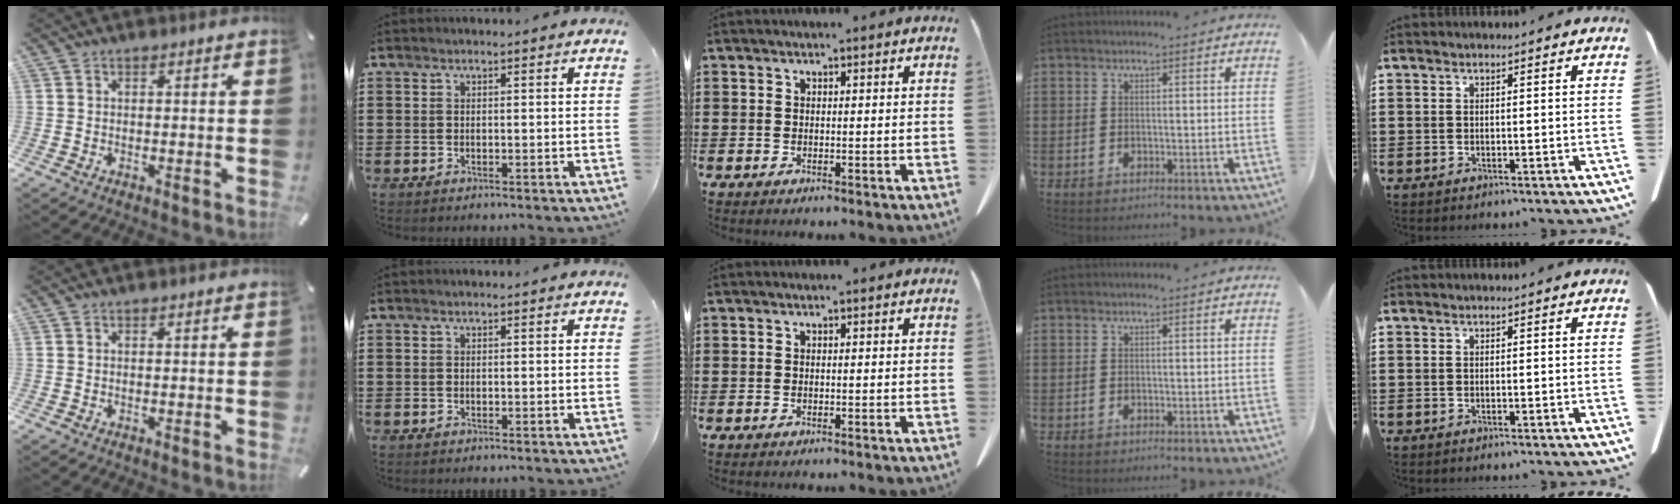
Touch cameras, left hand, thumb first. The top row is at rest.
{}